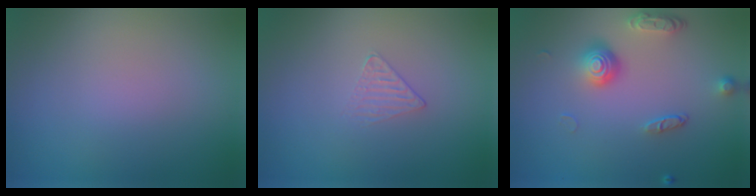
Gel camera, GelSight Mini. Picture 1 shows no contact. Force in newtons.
{"total": 1.0, "press": 0.3, "slide": 0.9}
{"total": 3.7, "press": 2.7, "slide": 2.5}